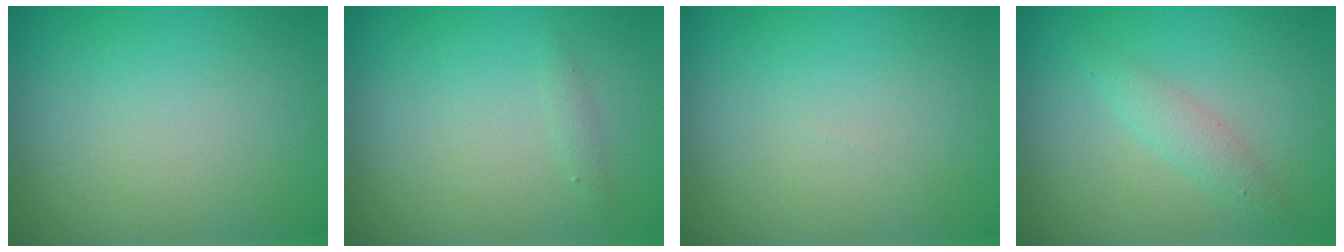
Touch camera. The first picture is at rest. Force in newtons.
{"total": 0.6, "press": 0.6, "slide": 0.0}
{"total": 0.0}
{"total": 1.7, "press": 1.7, "slide": 0.0}